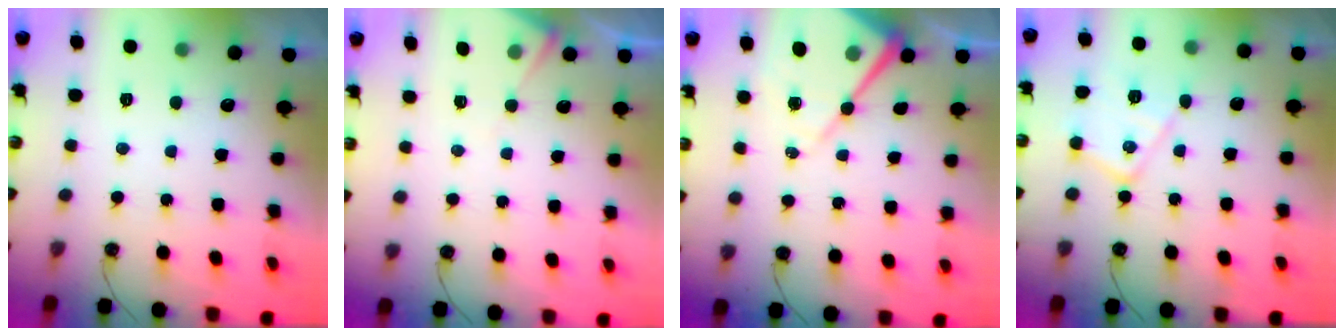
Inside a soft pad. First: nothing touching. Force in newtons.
{"total": 5.3, "press": 5.2, "slide": 0.7}
{"total": 12.4, "press": 12.3, "slide": 1.3}
{"total": 11.6, "press": 11.6, "slide": 0.3}